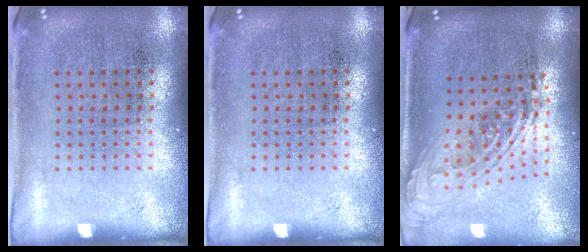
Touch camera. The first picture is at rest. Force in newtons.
{"total": 0.0}
{"total": 2.1, "press": 1.5, "slide": 1.5}